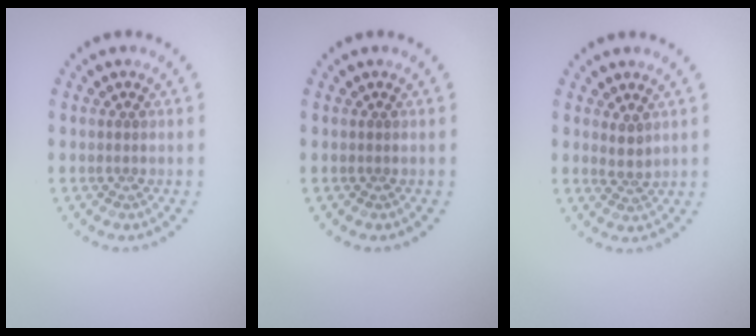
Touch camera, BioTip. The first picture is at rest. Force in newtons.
{"total": 0.0}
{"total": 1.5, "press": 1.1, "slide": 1.0}